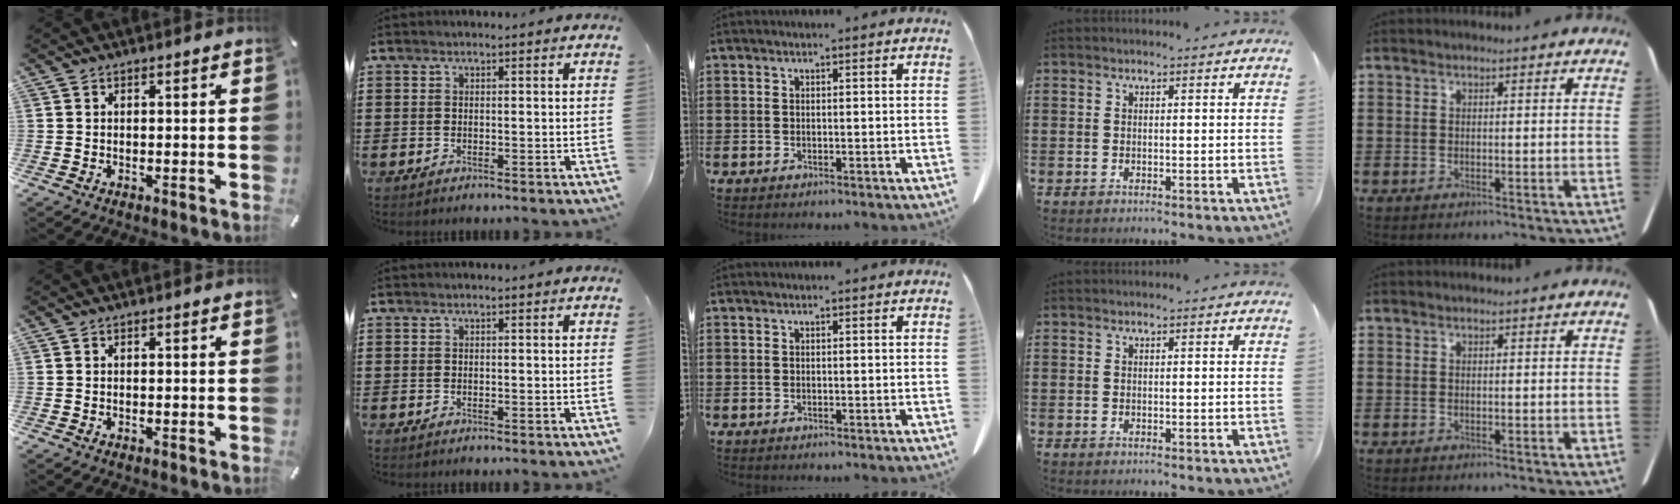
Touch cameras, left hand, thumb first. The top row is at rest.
{}